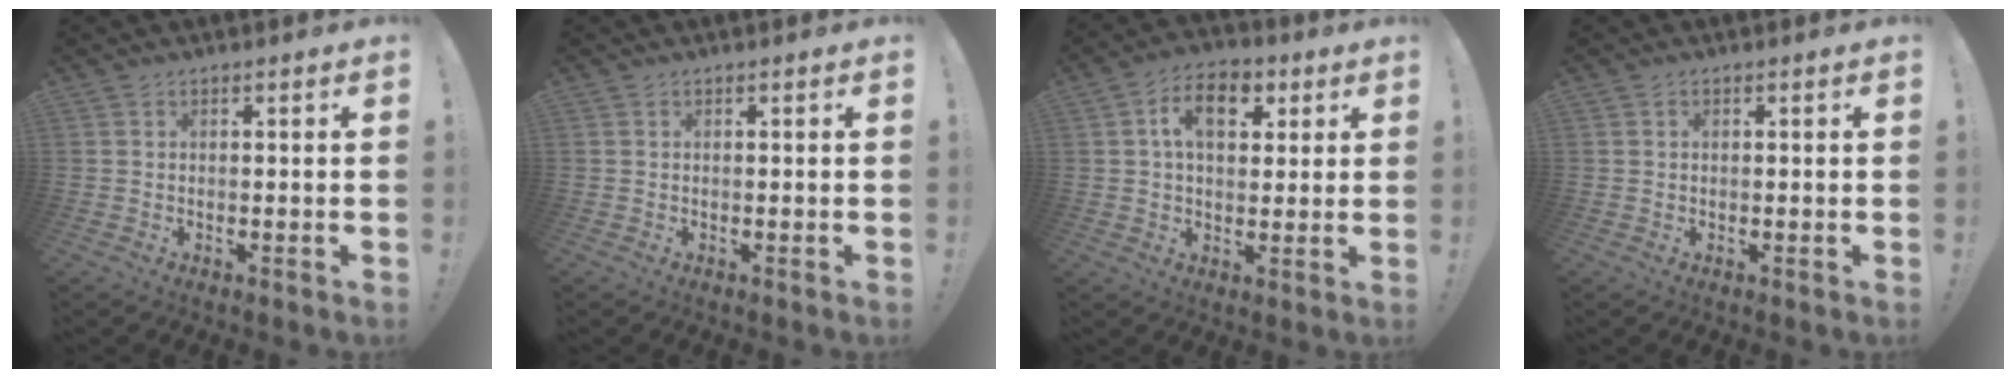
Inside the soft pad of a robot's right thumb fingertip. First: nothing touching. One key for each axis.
{"total": 0.0}
{"total": 10.9, "fx": 3.4, "fy": 7.1, "fz": 7.5, "tx": -0.106, "ty": 0.005, "tz": 0.058}
{"total": 0.0}